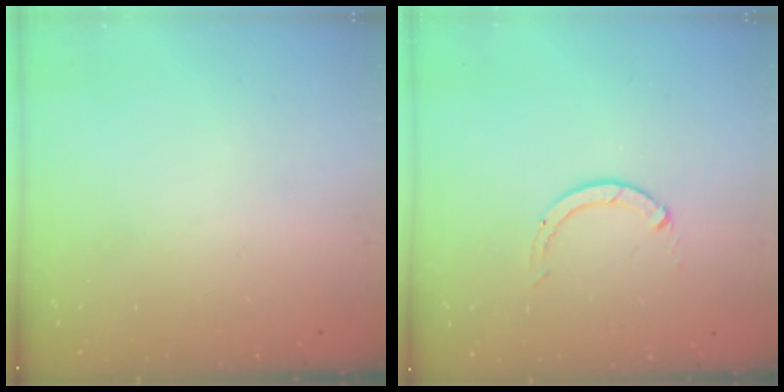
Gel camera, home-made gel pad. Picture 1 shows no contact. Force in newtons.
{"total": 0.0}